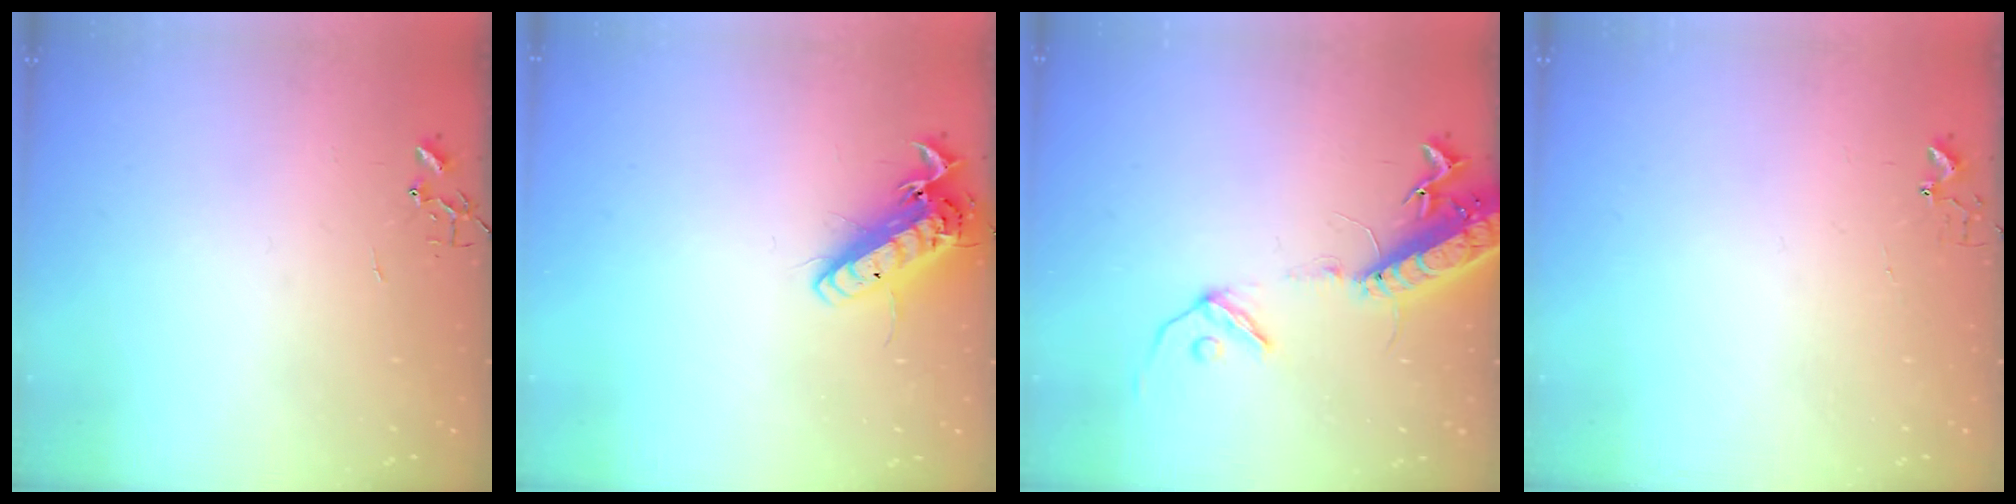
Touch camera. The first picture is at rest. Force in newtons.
{"total": 15.7, "press": 15.3, "slide": 3.3}
{"total": 16.3, "press": 15.8, "slide": 4.0}
{"total": 2.7, "press": 2.7, "slide": 0.3}